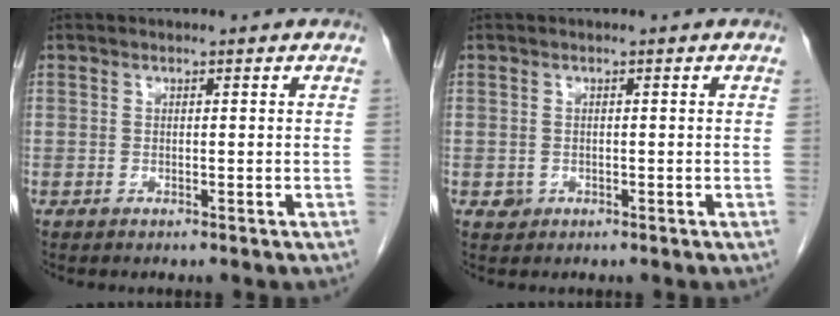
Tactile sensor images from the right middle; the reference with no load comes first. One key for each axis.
{"total": 1.1, "fx": -0.3, "fy": 1.0, "fz": 0.2, "tx": -0.001, "ty": 0.003, "tz": -0.003}